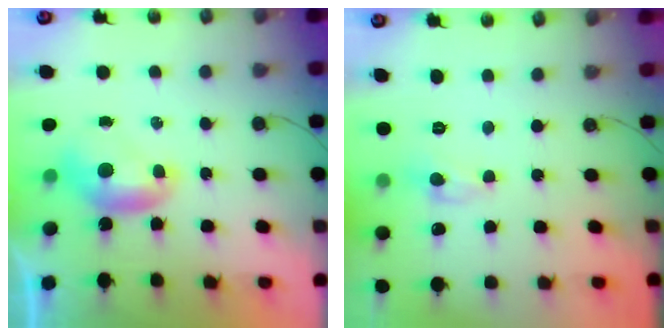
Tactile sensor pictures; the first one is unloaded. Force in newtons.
{"total": 0.0}